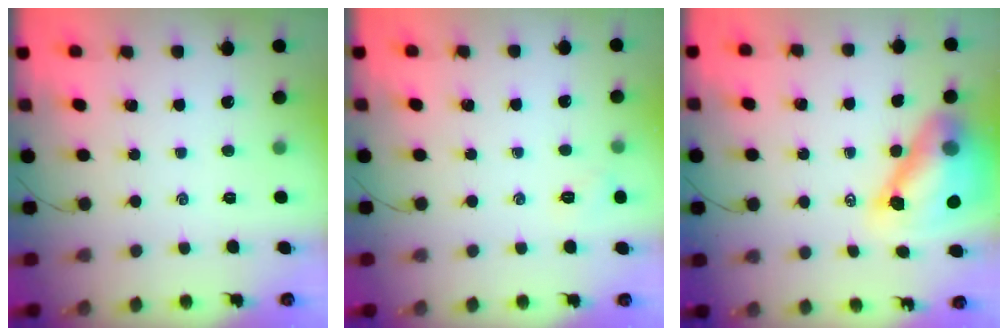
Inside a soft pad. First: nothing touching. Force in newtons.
{"total": 4.6, "press": 4.4, "slide": 1.2}
{"total": 14.8, "press": 14.1, "slide": 4.4}